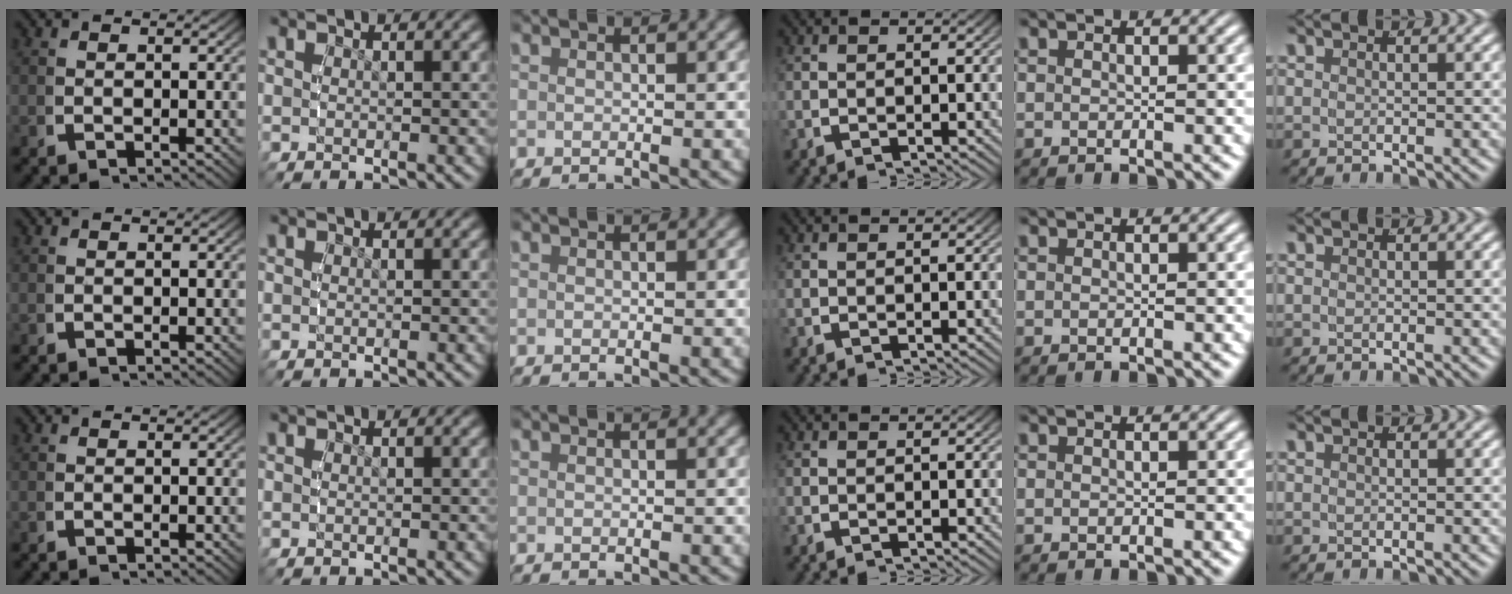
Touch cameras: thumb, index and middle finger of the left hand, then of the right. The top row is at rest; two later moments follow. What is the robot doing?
{"motion": "reach", "object": "glasses case"}